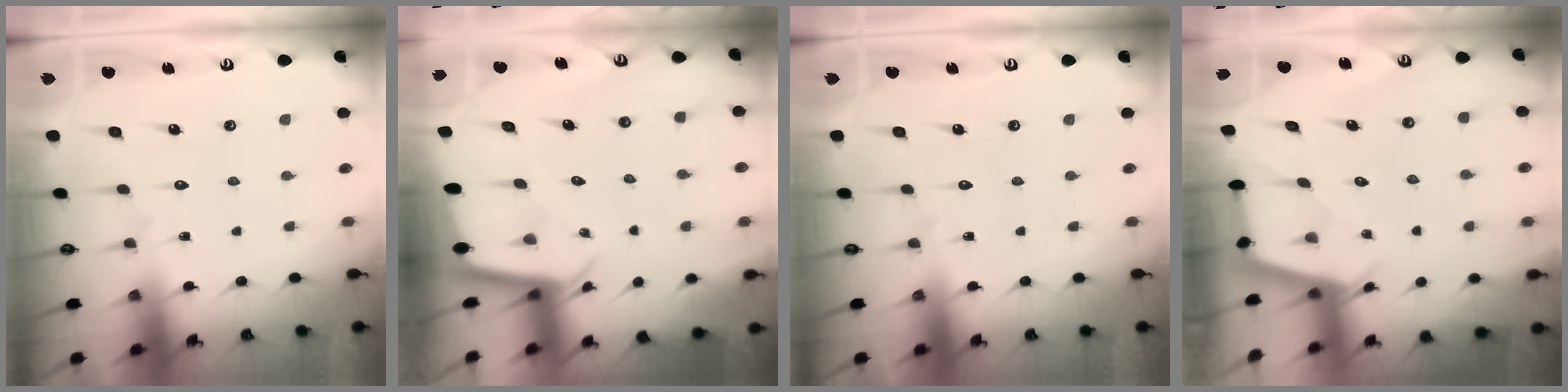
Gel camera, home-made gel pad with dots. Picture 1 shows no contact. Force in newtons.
{"total": 2.2, "press": 2.2, "slide": 0.1}
{"total": 0.0}
{"total": 2.5, "press": 2.5, "slide": 0.3}